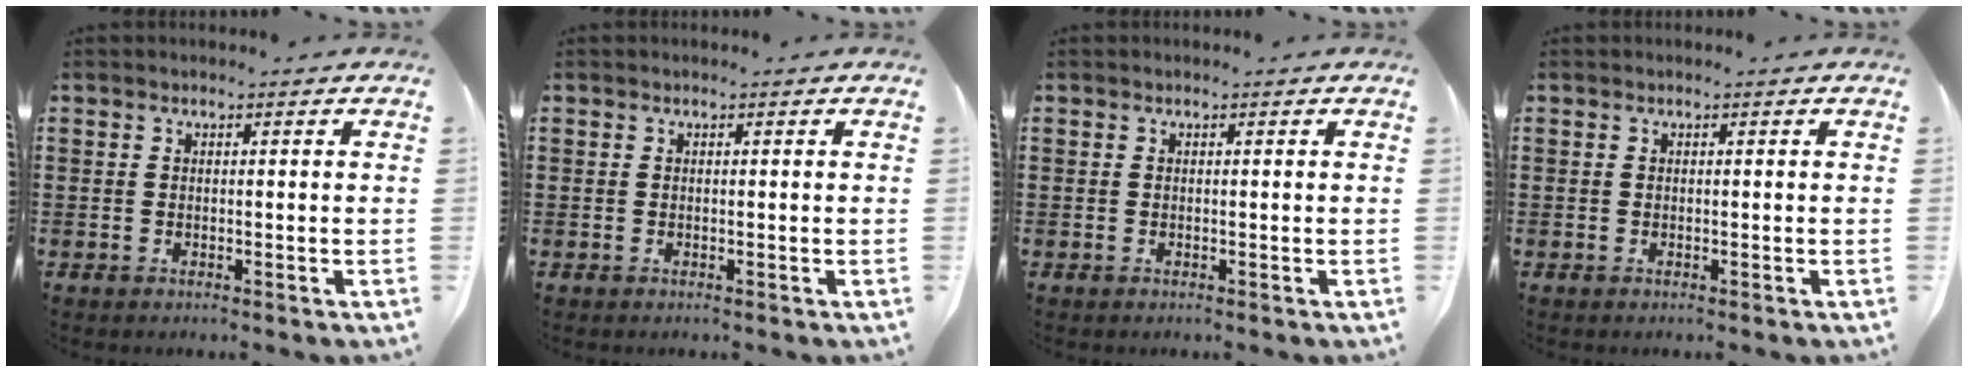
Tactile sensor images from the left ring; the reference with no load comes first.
{"total": 0.0}
{"total": 0.0}
{"total": 0.0}